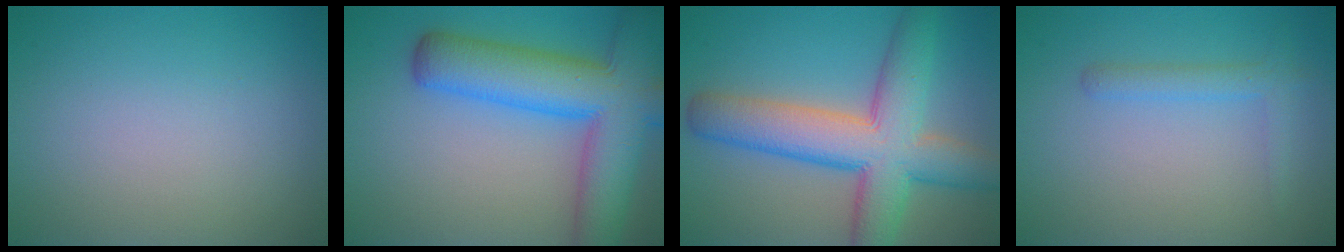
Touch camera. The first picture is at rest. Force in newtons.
{"total": 10.7, "press": 10.7, "slide": 0.6}
{"total": 9.5, "press": 9.5, "slide": 0.4}
{"total": 1.9, "press": 1.9, "slide": 0.1}